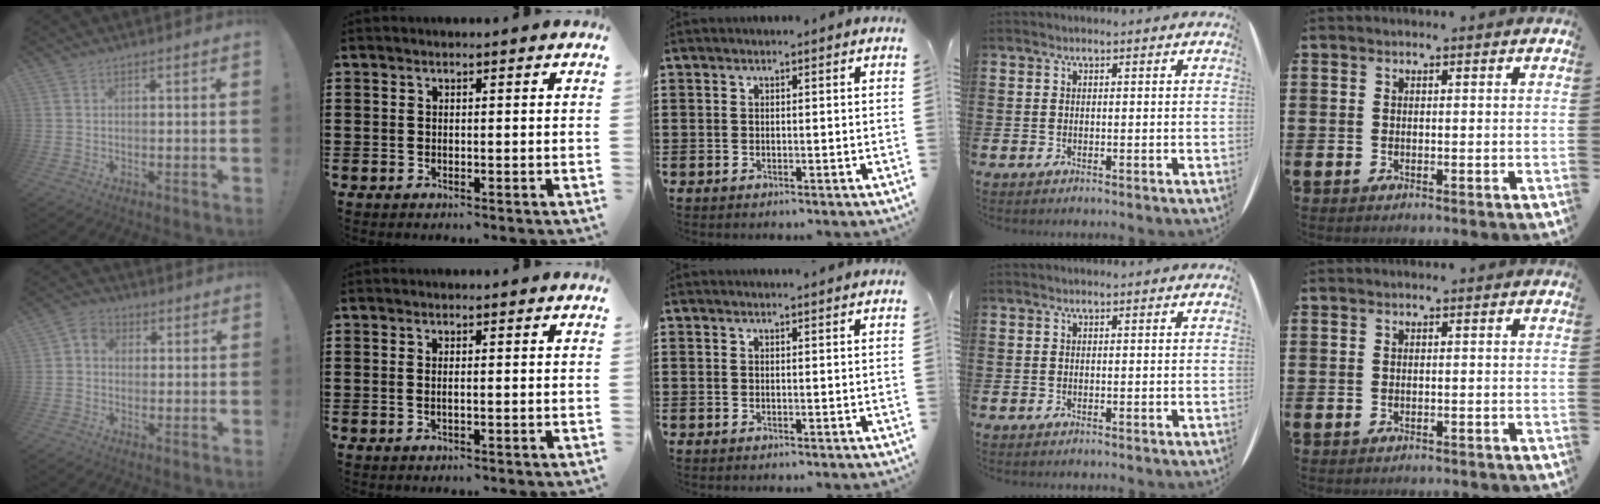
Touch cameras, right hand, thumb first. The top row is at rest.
{"thumb": {"total": 4.5, "force": [0.0, 3.9, 2.1], "torque": [-0.033, 0.009, 0.002]}, "index": {"total": 0.8, "force": [0.0, 0.1, 0.8], "torque": [-0.015, -0.002, 0.001]}, "middle": {"total": 0.7, "force": [0.7, 0.0, 0.1], "torque": [0.003, -0.005, 0.012]}}